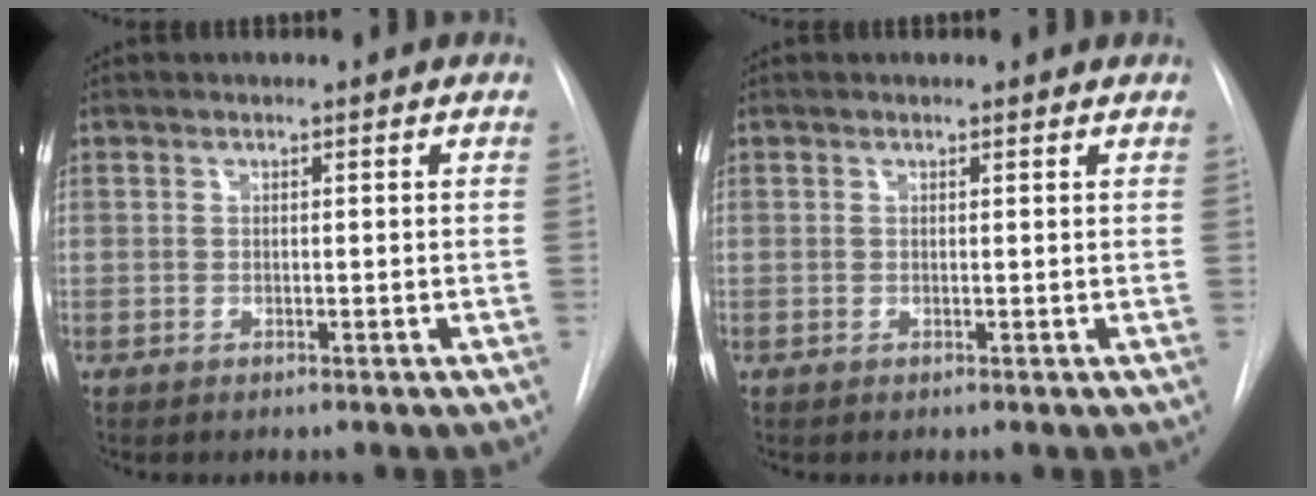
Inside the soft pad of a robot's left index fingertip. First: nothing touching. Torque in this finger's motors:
{"motor_torque": [-0.12, 0.02, -0.33, -0.09]}